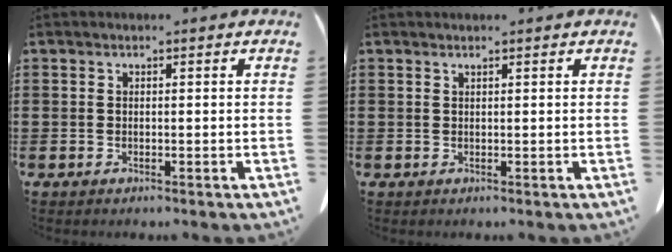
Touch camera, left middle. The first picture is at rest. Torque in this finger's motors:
{"motor_torque": [-0.60, 0.85, -0.02, -0.01]}